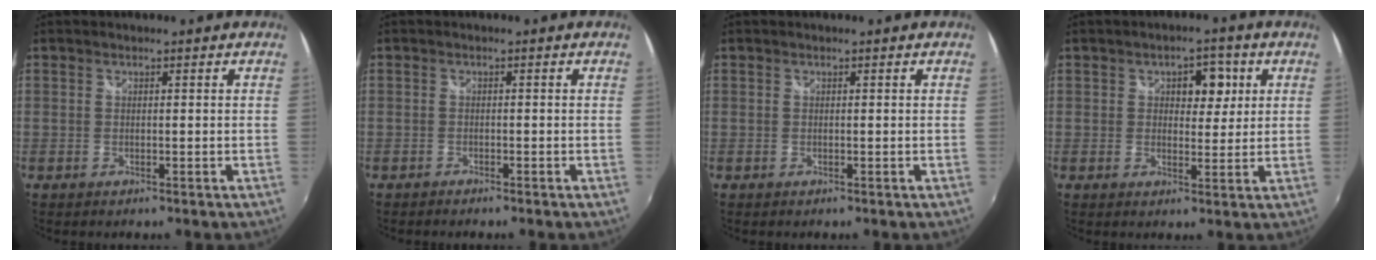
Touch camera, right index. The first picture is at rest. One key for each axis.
{"total": 1.2, "fx": -1.2, "fy": 0.2, "fz": 0.3, "tx": -0.014, "ty": -0.006, "tz": -0.020}
{"total": 0.0}
{"total": 5.0, "fx": 1.5, "fy": 3.4, "fz": 3.4, "tx": -0.041, "ty": 0.011, "tz": 0.023}